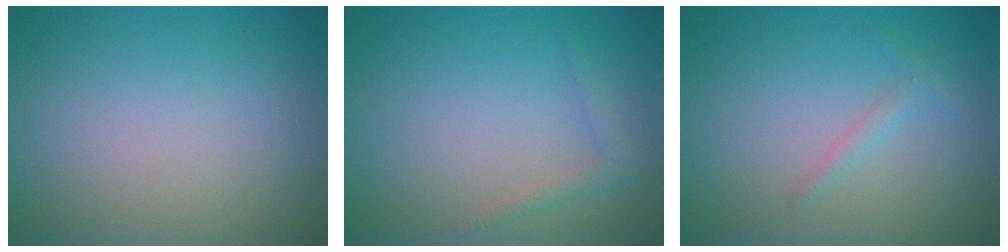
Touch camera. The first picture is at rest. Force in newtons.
{"total": 1.1, "press": 1.1, "slide": 0.1}
{"total": 1.1, "press": 1.1, "slide": 0.0}